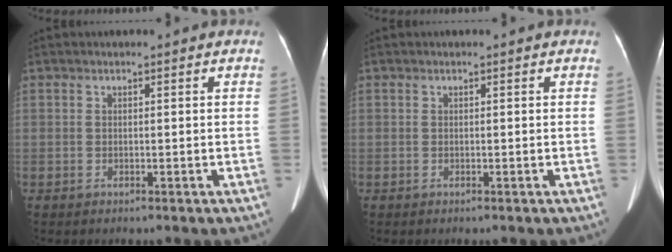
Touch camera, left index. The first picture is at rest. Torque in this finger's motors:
{"motor_torque": [-0.11, -0.09, 0.00, 0.00]}